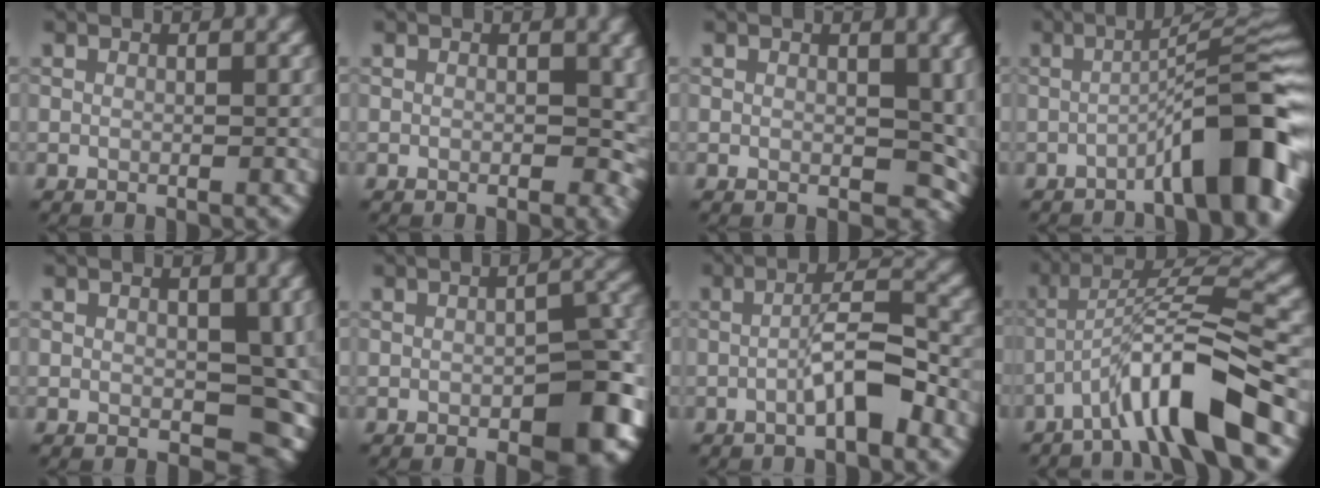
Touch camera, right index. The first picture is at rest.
{"total": 3.2, "force": [0.2, 2.0, 2.5], "torque": [-0.025, -0.003, -0.001]}
{"total": 7.1, "force": [0.4, 4.6, 5.4], "torque": [-0.053, -0.015, 0.017]}
{"total": 9.1, "force": [-4.1, 1.4, 8.0], "torque": [-0.102, 0.030, -0.070]}
{"total": 6.5, "force": [0.0, 4.3, 4.8], "torque": [-0.062, -0.015, 0.007]}
{"total": 7.8, "force": [-2.6, 3.5, 6.5], "torque": [-0.074, 0.002, -0.036]}
{"total": 4.4, "force": [-1.7, 0.8, 4.0], "torque": [-0.066, 0.015, -0.035]}
{"total": 8.6, "force": [-5.1, 0.9, 6.8], "torque": [-0.116, 0.019, -0.094]}